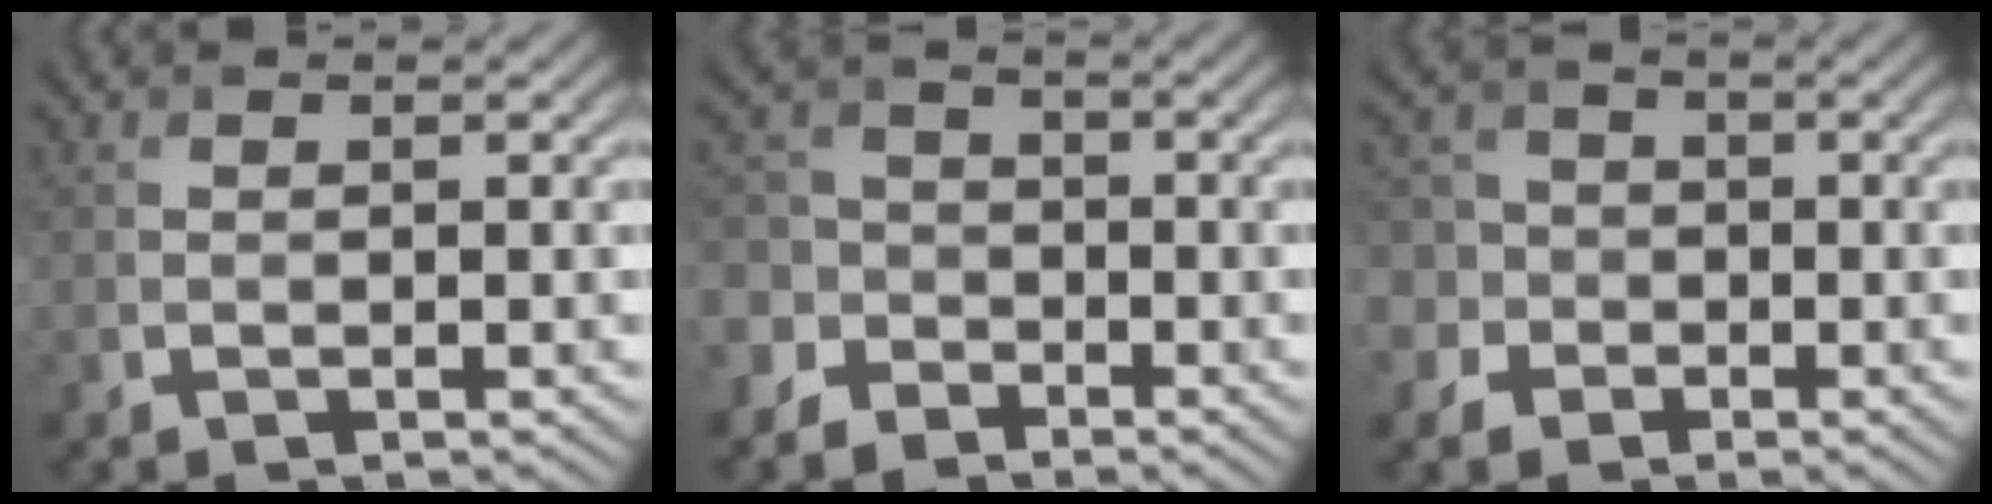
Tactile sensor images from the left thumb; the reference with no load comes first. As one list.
[{"total": 6.4, "force": [-3.8, 4.9, 1.8], "torque": [-0.043, -0.009, -0.096]}, {"total": 6.7, "force": [-1.4, 6.3, 2.0], "torque": [-0.067, 0.010, -0.061]}]